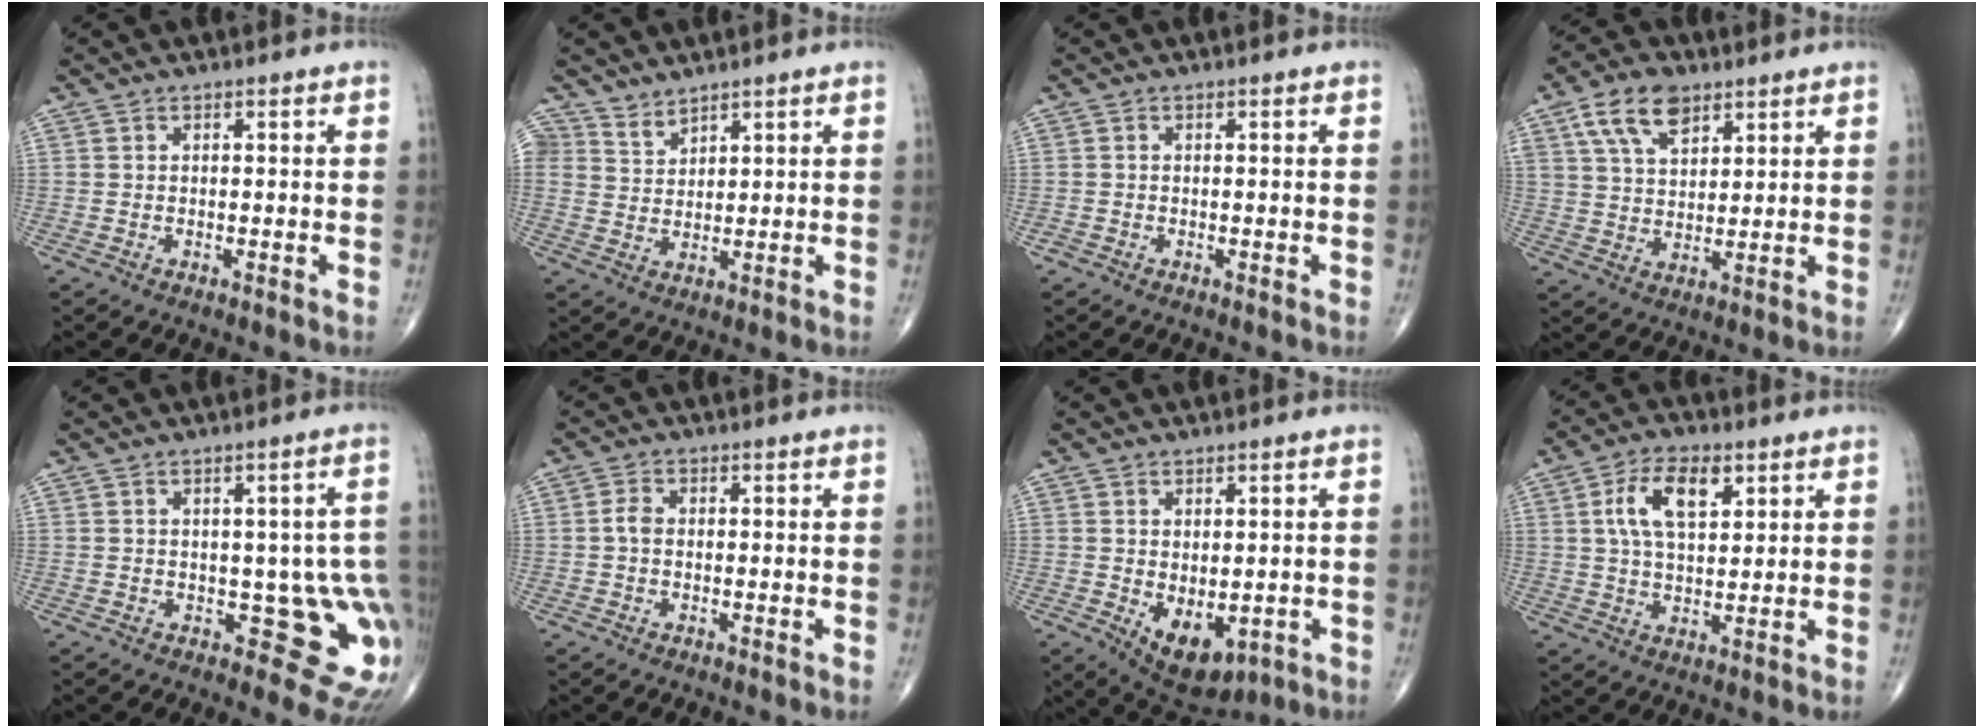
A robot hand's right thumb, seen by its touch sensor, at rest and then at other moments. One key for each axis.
{"total": 2.9, "fx": 2.7, "fy": 1.2, "fz": -0.1, "tx": 0.020, "ty": -0.026, "tz": 0.052}
{"total": 0.7, "fx": -0.3, "fy": 0.4, "fz": 0.4, "tx": -0.001, "ty": 0.001, "tz": -0.008}
{"total": 10.0, "fx": 5.4, "fy": 5.6, "fz": 6.3, "tx": -0.103, "ty": -0.014, "tz": 0.103}
{"total": 9.6, "fx": -1.1, "fy": 5.0, "fz": 8.1, "tx": -0.051, "ty": -0.002, "tz": -0.005}
{"total": 2.0, "fx": -0.1, "fy": 1.4, "fz": 1.5, "tx": -0.025, "ty": 0.004, "tz": -0.007}
{"total": 8.6, "fx": -2.1, "fy": 5.0, "fz": 6.7, "tx": -0.083, "ty": -0.004, "tz": -0.009}
{"total": 9.6, "fx": 3.5, "fy": 4.9, "fz": 7.5, "tx": -0.127, "ty": -0.004, "tz": 0.063}